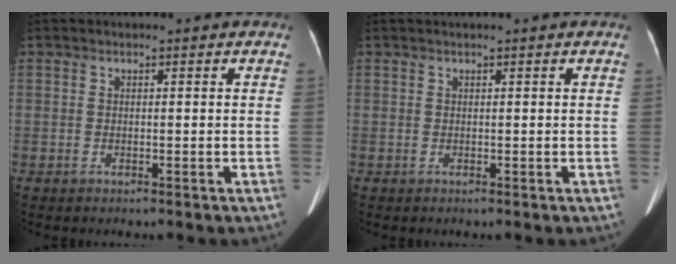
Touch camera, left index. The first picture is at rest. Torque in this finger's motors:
{"motor_torque": [0.06, -0.09, -0.01, 0.02]}